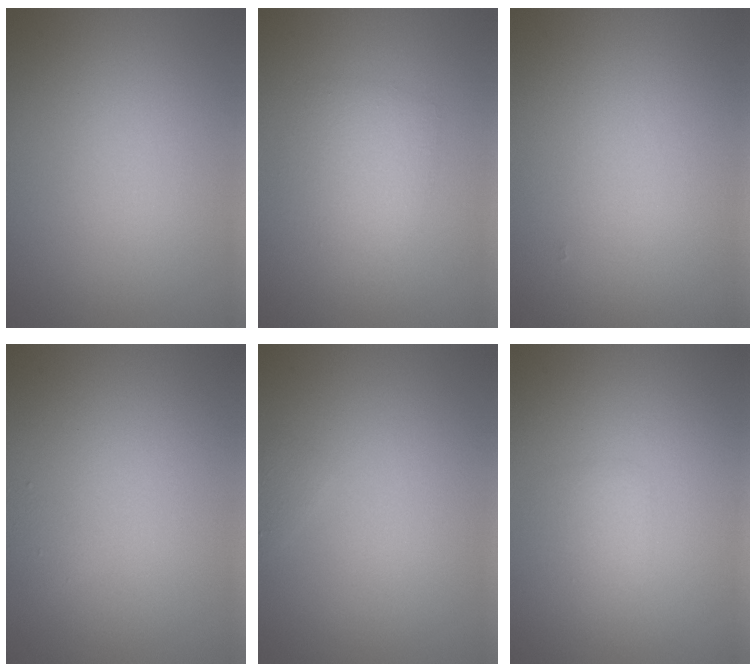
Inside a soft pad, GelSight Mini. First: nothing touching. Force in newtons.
{"total": 2.7, "press": 2.7, "slide": 0.1}
{"total": 0.0}
{"total": 0.5, "press": 0.5, "slide": 0.0}
{"total": 0.6, "press": 0.6, "slide": 0.0}
{"total": 1.3, "press": 1.2, "slide": 0.0}